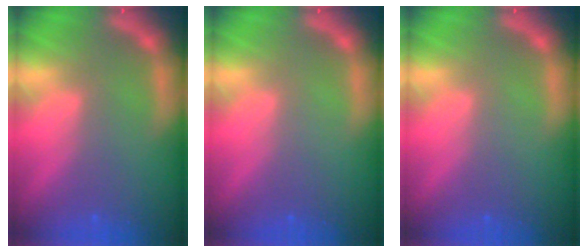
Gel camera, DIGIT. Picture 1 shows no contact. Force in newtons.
{"total": 0.0}
{"total": 0.0}